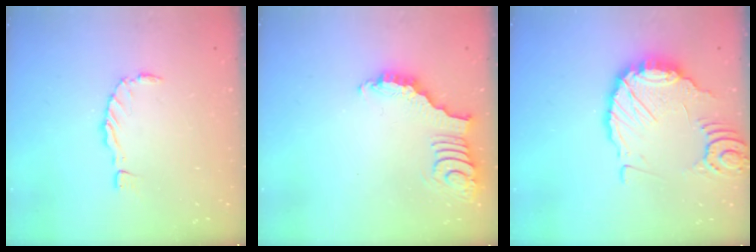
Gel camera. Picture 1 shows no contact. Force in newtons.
{"total": 3.8, "press": 3.8, "slide": 0.5}
{"total": 12.8, "press": 12.7, "slide": 1.7}